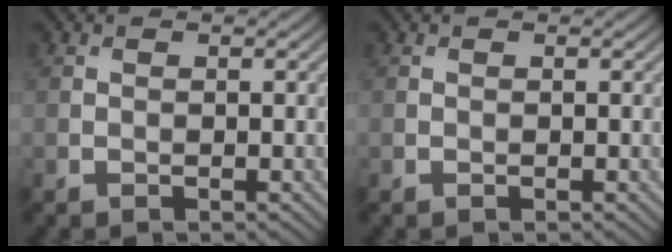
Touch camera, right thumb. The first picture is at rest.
{"total": 0.0}